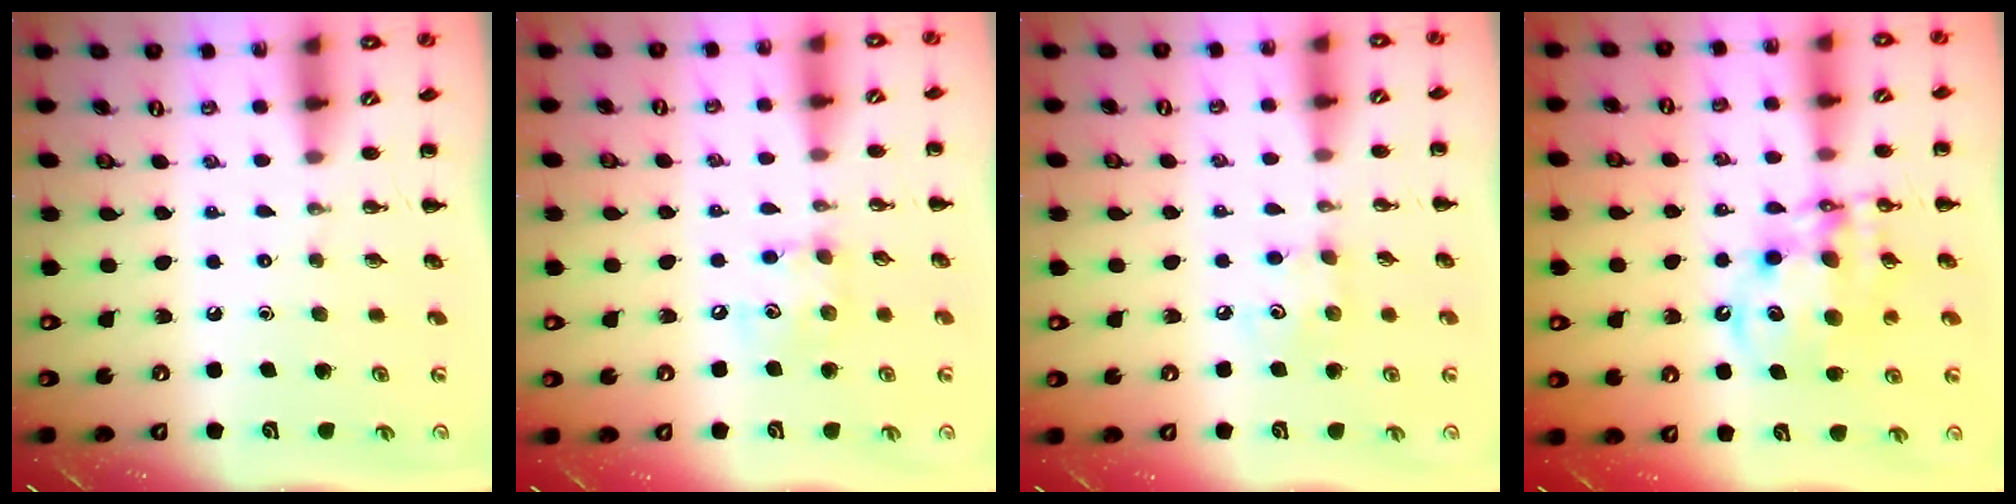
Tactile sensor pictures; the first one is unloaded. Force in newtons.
{"total": 7.6, "press": 7.6, "slide": 0.6}
{"total": 5.5, "press": 5.4, "slide": 1.2}
{"total": 12.6, "press": 12.1, "slide": 3.6}